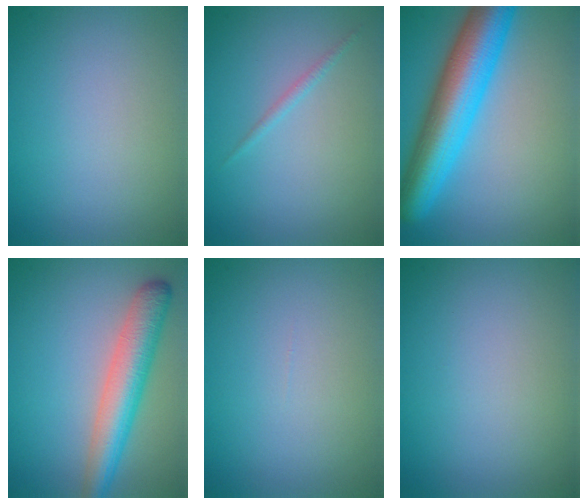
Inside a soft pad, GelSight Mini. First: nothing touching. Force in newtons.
{"total": 0.7, "press": 0.7, "slide": 0.1}
{"total": 9.5, "press": 9.5, "slide": 0.2}
{"total": 5.6, "press": 5.6, "slide": 0.2}
{"total": 0.0}
{"total": 0.0}